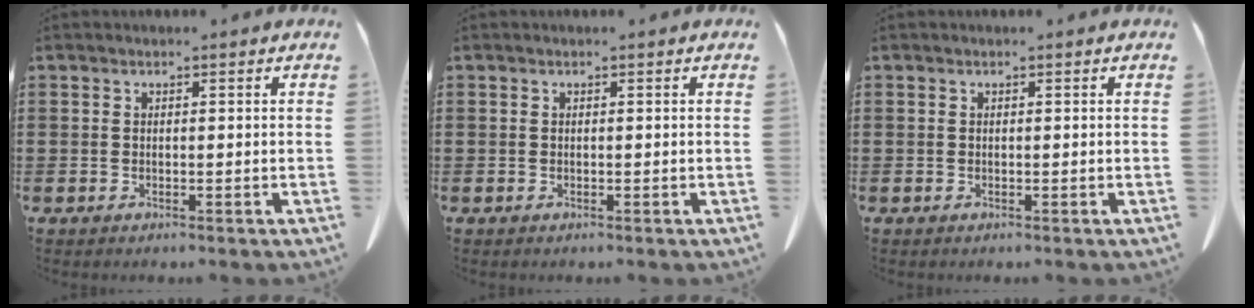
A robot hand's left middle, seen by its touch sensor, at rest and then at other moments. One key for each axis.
{"total": 0.0}
{"total": 0.0}